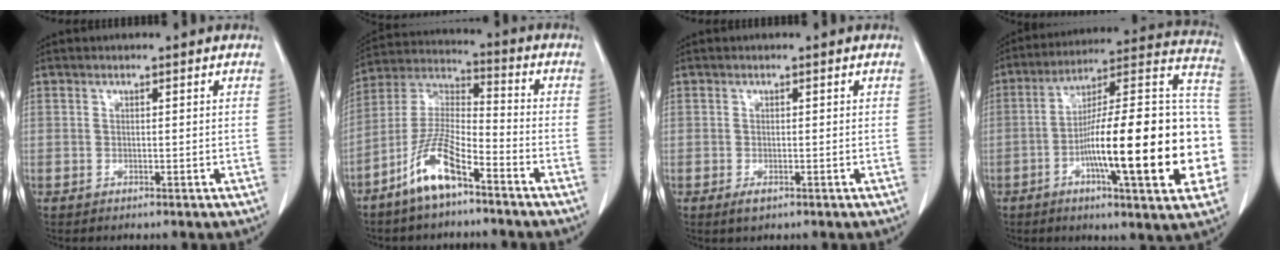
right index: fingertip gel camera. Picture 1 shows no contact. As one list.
[{"total": 10.6, "force": [-6.7, 2.4, 7.8], "torque": [-0.167, -0.004, -0.135]}, {"total": 1.2, "force": [-0.6, 0.7, 0.8], "torque": [-0.010, 0.000, -0.006]}, {"total": 26.4, "force": [-6.1, 3.9, 25.4], "torque": [-0.312, 0.018, -0.094]}]